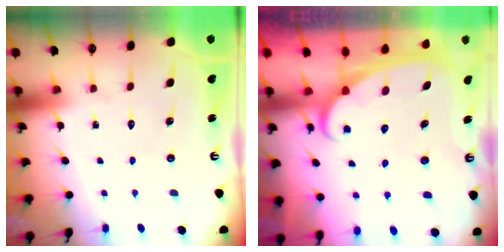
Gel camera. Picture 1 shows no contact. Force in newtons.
{"total": 2.4, "press": 2.4, "slide": 0.3}